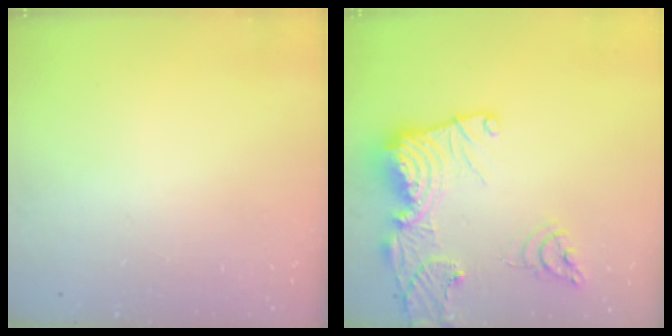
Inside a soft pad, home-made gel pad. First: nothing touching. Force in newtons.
{"total": 21.8, "press": 21.7, "slide": 2.3}